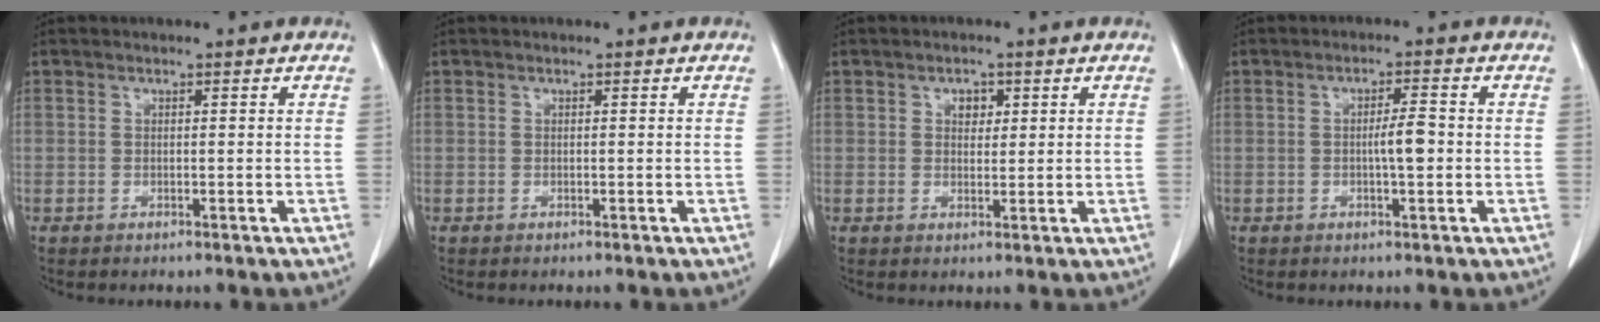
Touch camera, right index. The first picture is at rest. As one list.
[{"total": 0.0}, {"total": 2.2, "force": [0.9, 1.5, 1.3], "torque": [-0.016, 0.002, 0.013]}, {"total": 3.3, "force": [-0.4, 0.4, 3.3], "torque": [-0.054, 0.002, -0.008]}]